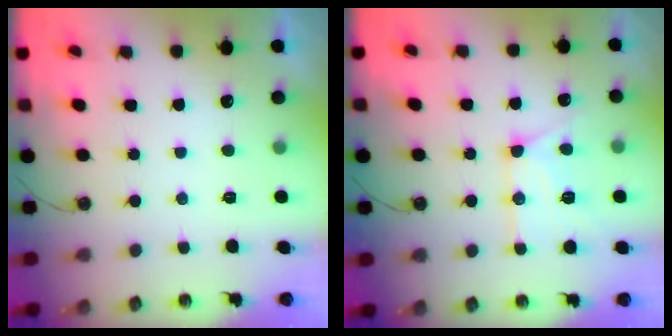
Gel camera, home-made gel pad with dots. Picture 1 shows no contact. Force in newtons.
{"total": 13.6, "press": 13.5, "slide": 1.3}